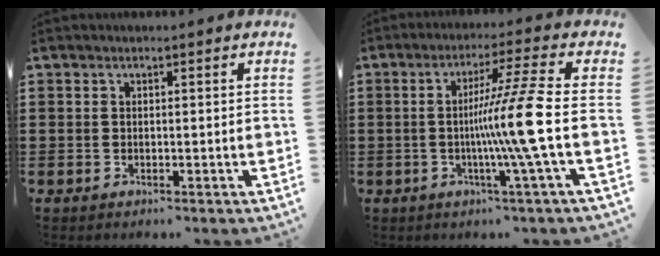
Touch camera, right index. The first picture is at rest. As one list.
[{"total": 10.8, "force": [-1.0, -1.7, 10.6], "torque": [-0.182, -0.017, -0.031]}]